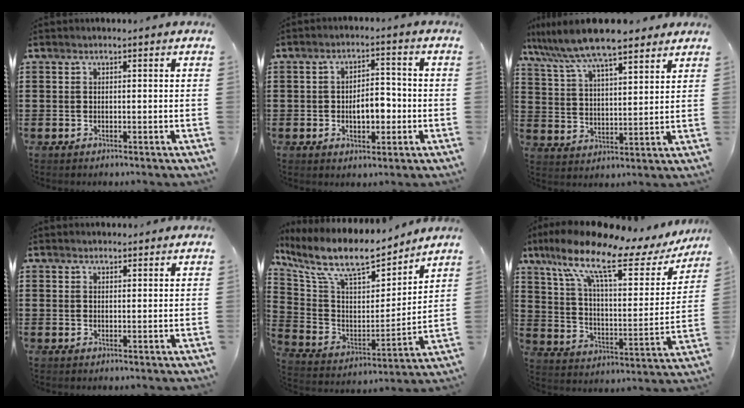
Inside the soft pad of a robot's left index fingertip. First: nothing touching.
{"total": 5.7, "force": [-1.2, 3.0, 4.7], "torque": [-0.071, 0.003, -0.027]}
{"total": 9.2, "force": [7.9, 1.1, 4.6], "torque": [-0.117, -0.028, 0.140]}
{"total": 1.2, "force": [1.1, 0.4, 0.1], "torque": [-0.004, 0.002, 0.023]}
{"total": 11.4, "force": [9.0, 3.2, 6.2], "torque": [-0.149, -0.050, 0.154]}
{"total": 15.8, "force": [9.7, 4.2, 11.7], "torque": [-0.248, -0.037, 0.156]}